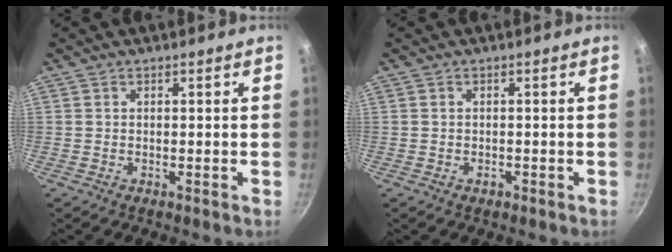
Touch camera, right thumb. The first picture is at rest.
{"total": 0.7, "force": [-0.4, 0.4, 0.3], "torque": [-0.005, 0.001, -0.004]}